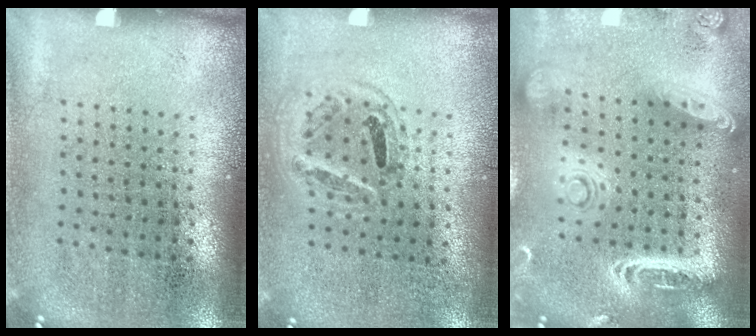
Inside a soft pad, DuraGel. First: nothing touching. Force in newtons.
{"total": 0.9, "press": 0.9, "slide": 0.1}
{"total": 2.8, "press": 2.4, "slide": 1.4}